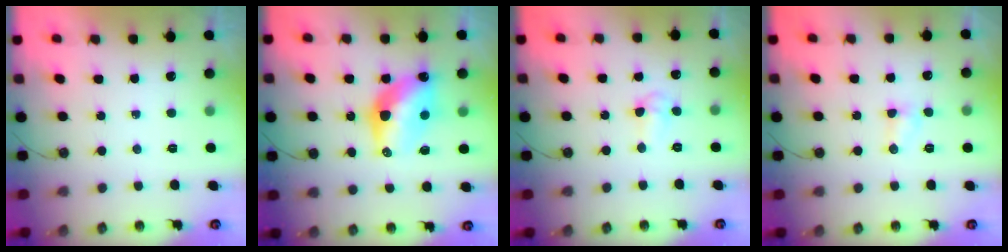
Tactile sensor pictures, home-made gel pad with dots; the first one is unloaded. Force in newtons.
{"total": 12.3, "press": 12.3, "slide": 1.0}
{"total": 4.3, "press": 3.5, "slide": 2.5}
{"total": 3.0, "press": 3.0, "slide": 0.4}